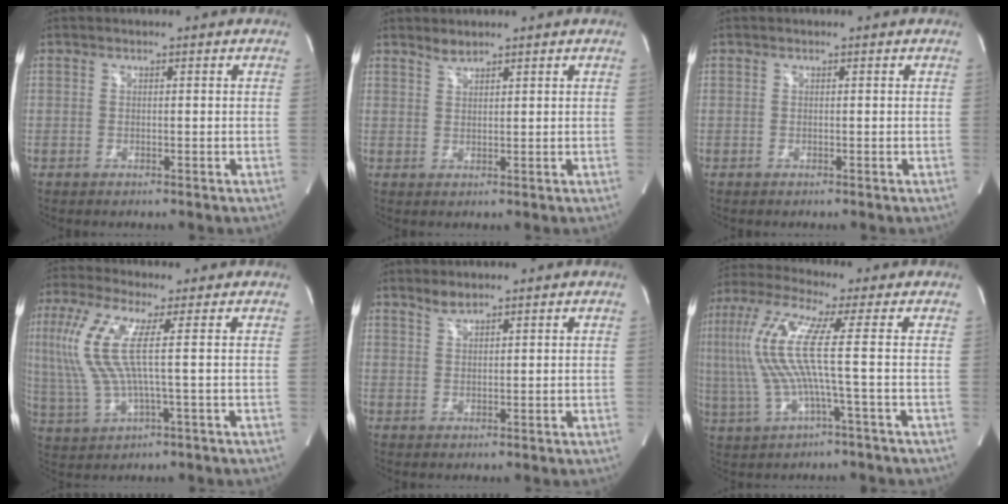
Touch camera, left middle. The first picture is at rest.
{"total": 1.5, "force": [1.4, 0.2, 0.3], "torque": [-0.007, 0.000, 0.032]}
{"total": 0.0}
{"total": 10.3, "force": [1.8, 1.0, 10.1], "torque": [-0.249, 0.010, 0.036]}
{"total": 1.8, "force": [1.7, 0.3, 0.6], "torque": [-0.014, 0.002, 0.036]}
{"total": 13.1, "force": [0.8, 0.1, 13.0], "torque": [-0.292, 0.017, 0.010]}